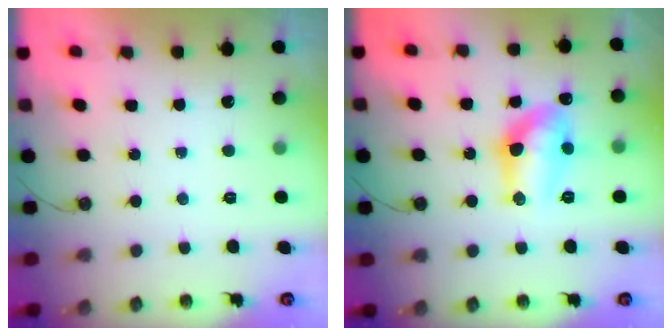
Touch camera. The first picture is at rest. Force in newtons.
{"total": 11.6, "press": 11.5, "slide": 1.1}